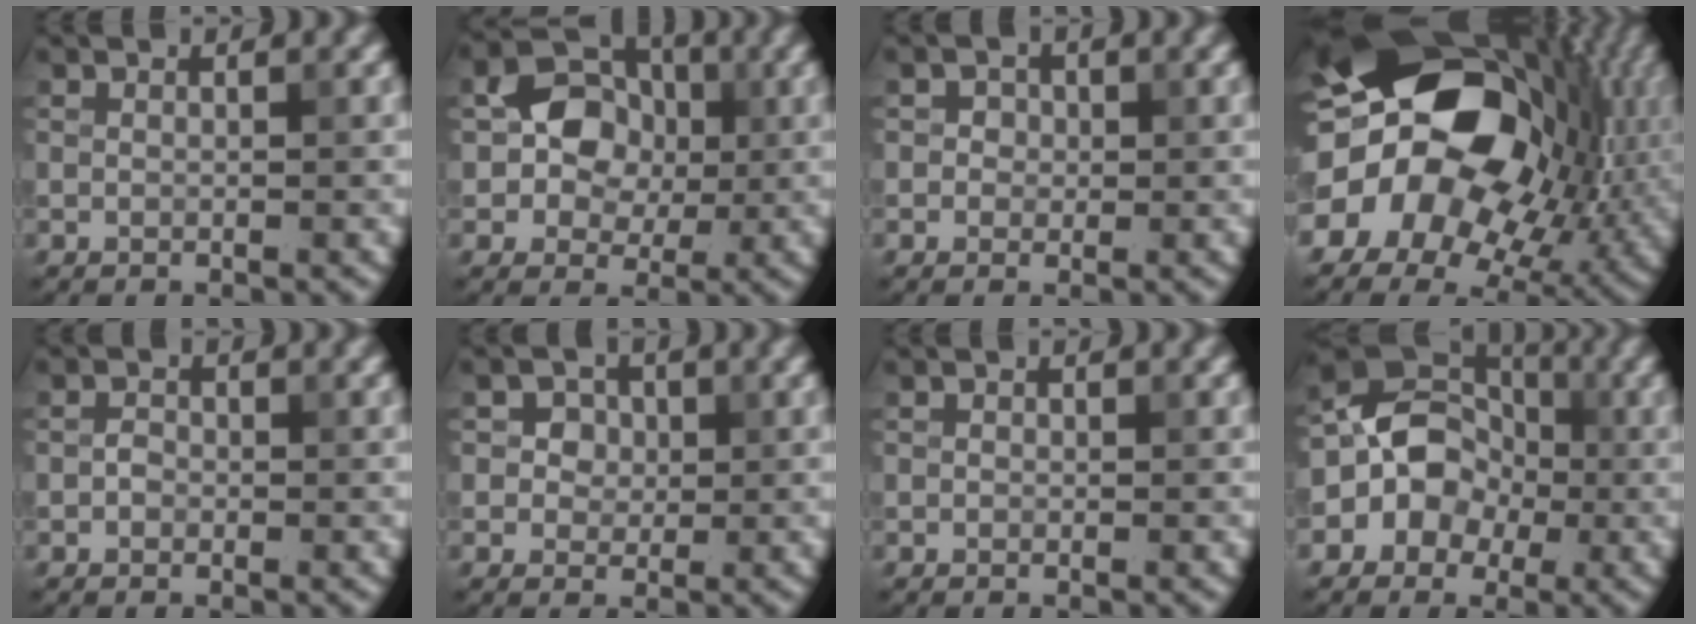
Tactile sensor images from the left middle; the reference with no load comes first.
{"total": 5.4, "force": [0.3, 4.5, 3.1], "torque": [-0.036, 0.004, -0.007]}
{"total": 1.5, "force": [0.3, 1.4, 0.6], "torque": [0.005, 0.001, -0.005]}
{"total": 21.4, "force": [2.8, 15.3, 14.7], "torque": [-0.255, 0.009, 0.040]}
{"total": 1.0, "force": [-0.3, 0.8, 0.4], "torque": [-0.007, 0.001, -0.010]}
{"total": 3.1, "force": [1.2, 2.5, 1.4], "torque": [-0.019, 0.003, 0.005]}
{"total": 0.0}
{"total": 7.3, "force": [-0.9, 6.4, 3.4], "torque": [-0.022, 0.025, -0.040]}